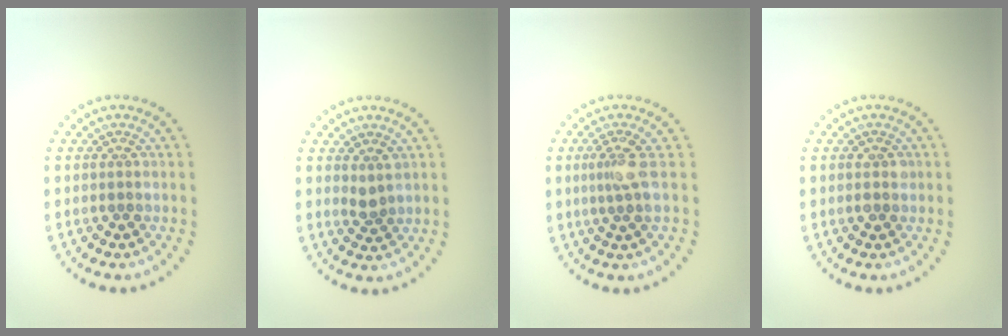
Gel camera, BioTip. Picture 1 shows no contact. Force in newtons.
{"total": 1.3, "press": 1.0, "slide": 0.7}
{"total": 2.1, "press": 1.5, "slide": 1.4}
{"total": 1.1, "press": 1.1, "slide": 0.0}